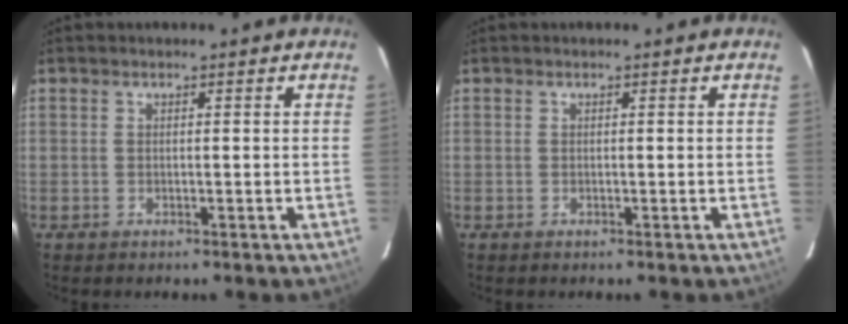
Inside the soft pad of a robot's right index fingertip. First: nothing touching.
{"total": 0.0}